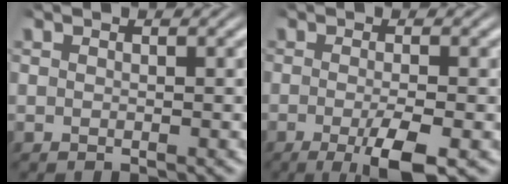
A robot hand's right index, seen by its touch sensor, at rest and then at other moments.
{"total": 4.8, "force": [-2.4, 1.1, 4.0], "torque": [-0.067, -0.020, -0.032]}